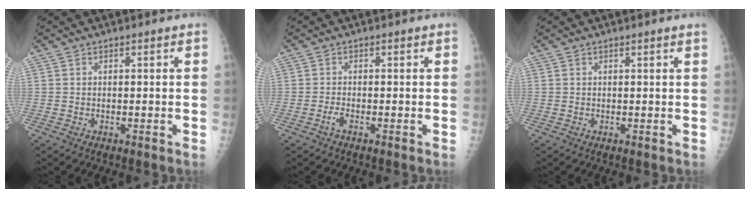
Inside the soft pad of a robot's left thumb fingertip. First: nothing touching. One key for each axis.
{"total": 1.3, "fx": -0.7, "fy": 0.4, "fz": 1.0, "tx": -0.022, "ty": 0.000, "tz": -0.018}
{"total": 0.8, "fx": 0.6, "fy": -0.2, "fz": 0.5, "tx": -0.018, "ty": -0.003, "tz": 0.011}